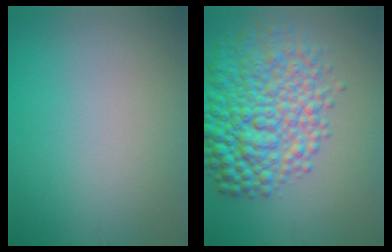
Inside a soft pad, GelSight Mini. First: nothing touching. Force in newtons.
{"total": 9.3, "press": 9.3, "slide": 0.1}